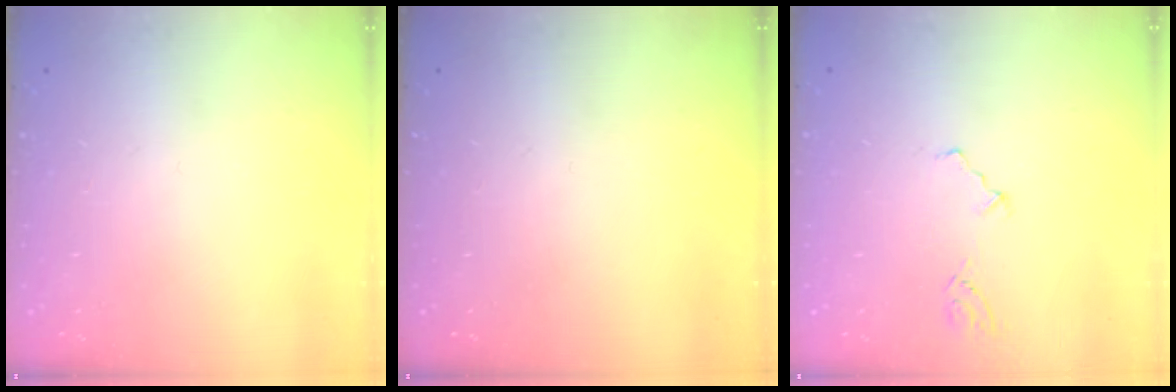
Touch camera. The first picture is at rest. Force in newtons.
{"total": 0.0}
{"total": 2.7, "press": 2.5, "slide": 1.2}